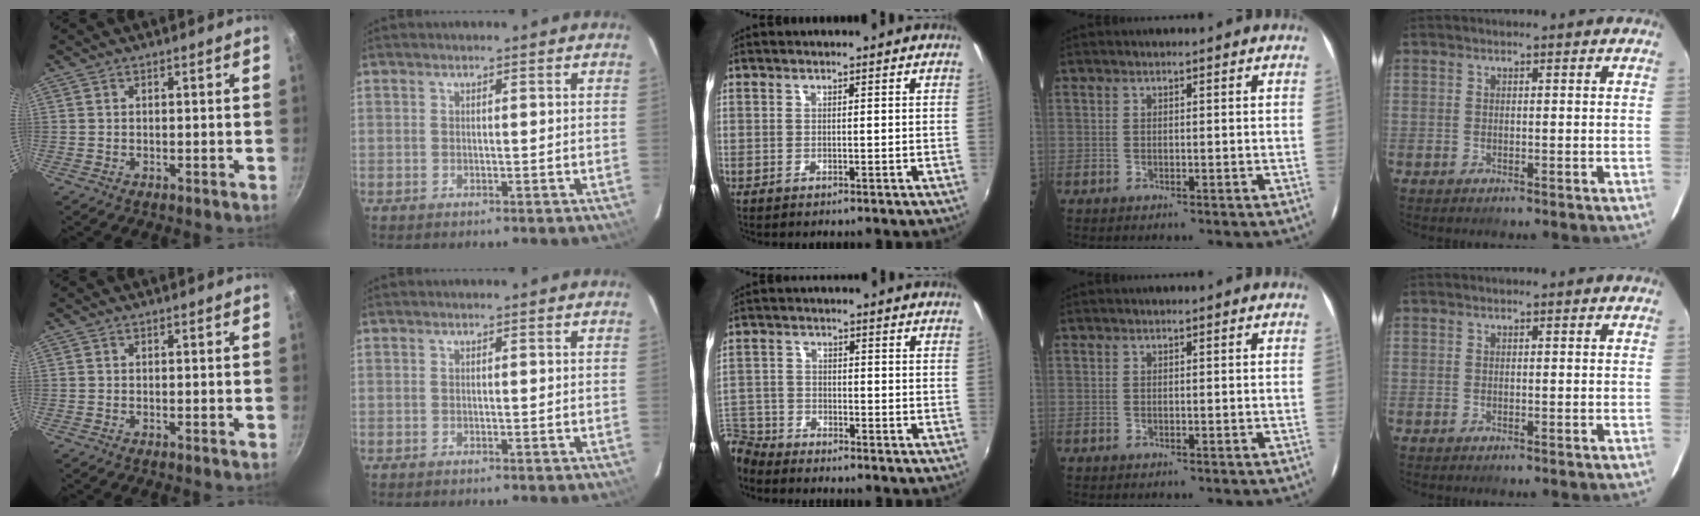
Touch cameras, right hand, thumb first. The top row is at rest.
{"middle": {"total": 8.5, "force": [-7.6, 3.4, 1.2], "torque": [-0.052, 0.010, -0.157]}}